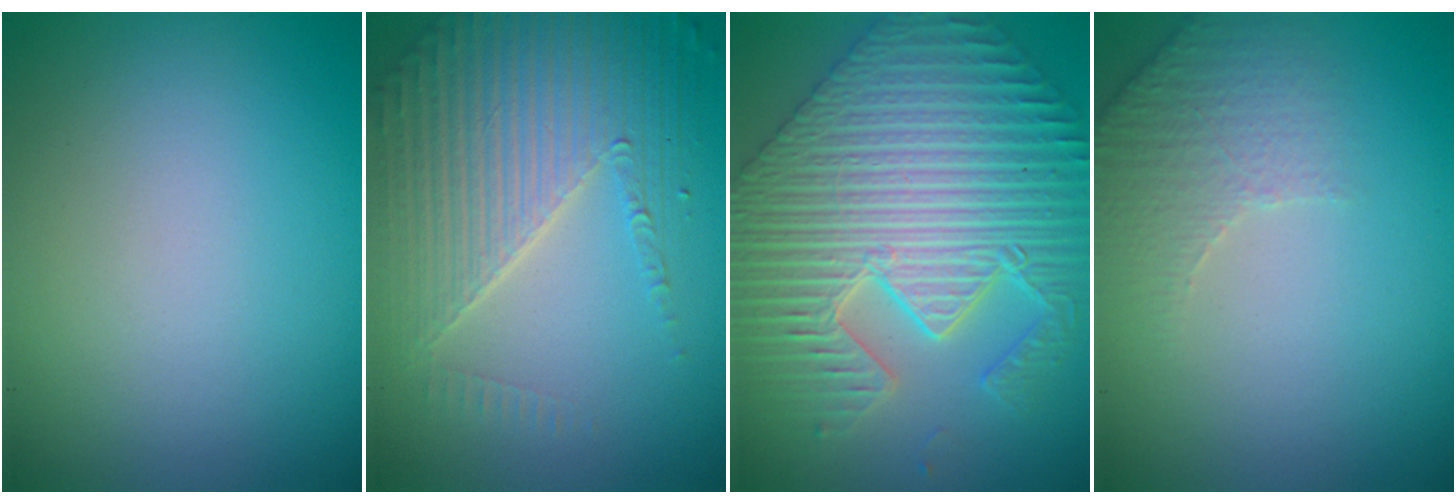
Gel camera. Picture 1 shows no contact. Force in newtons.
{"total": 6.2, "press": 4.7, "slide": 4.0}
{"total": 9.5, "press": 7.4, "slide": 6.0}
{"total": 2.8, "press": 2.7, "slide": 0.8}